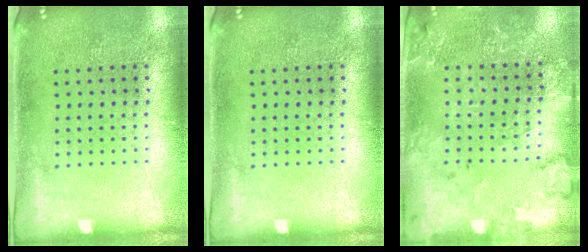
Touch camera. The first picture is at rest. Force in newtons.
{"total": 0.0}
{"total": 1.9, "press": 1.9, "slide": 0.2}